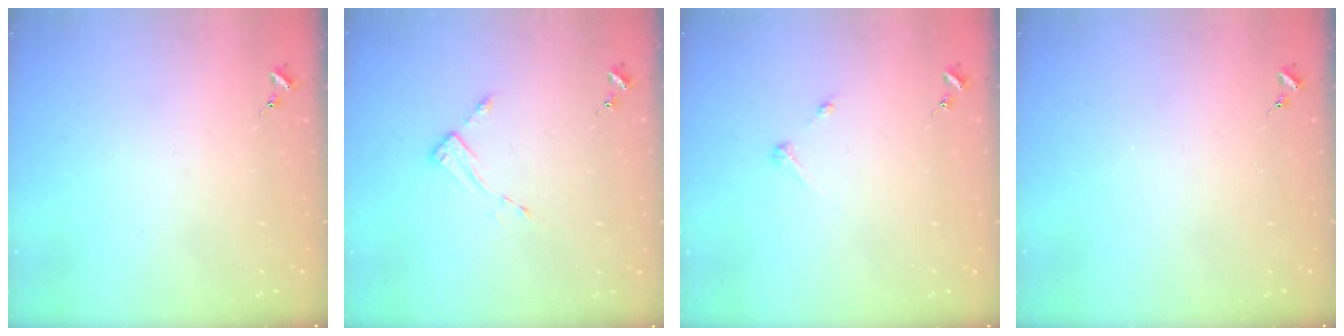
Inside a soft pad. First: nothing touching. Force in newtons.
{"total": 2.7, "press": 2.7, "slide": 0.4}
{"total": 2.7, "press": 2.7, "slide": 0.3}
{"total": 0.0}